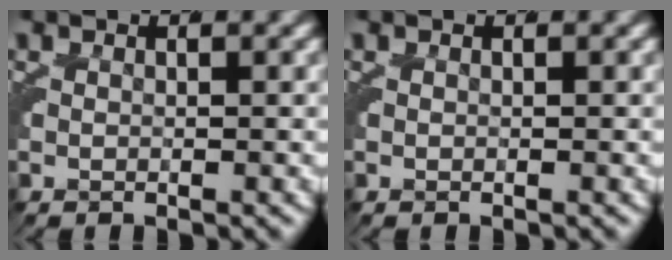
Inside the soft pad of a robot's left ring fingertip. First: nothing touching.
{"total": 0.0}